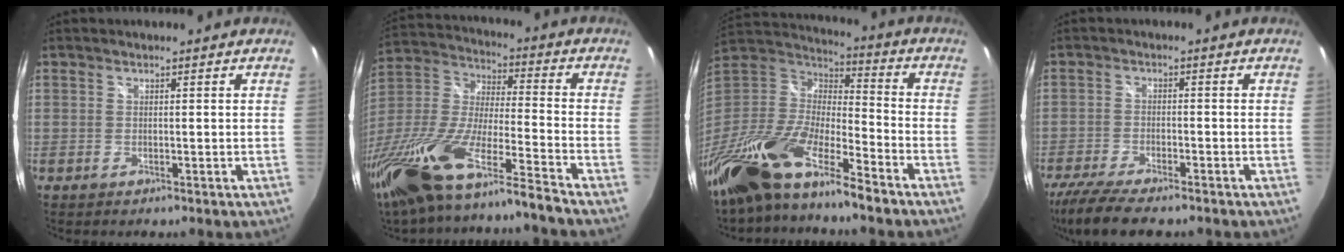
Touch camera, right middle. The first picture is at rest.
{"total": 23.8, "force": [-17.5, 1.2, 16.1], "torque": [-0.310, -0.057, -0.328]}
{"total": 22.0, "force": [-15.2, 5.9, 14.7], "torque": [-0.296, -0.023, -0.293]}
{"total": 10.6, "force": [-8.7, 1.9, 5.8], "torque": [-0.139, -0.037, -0.152]}